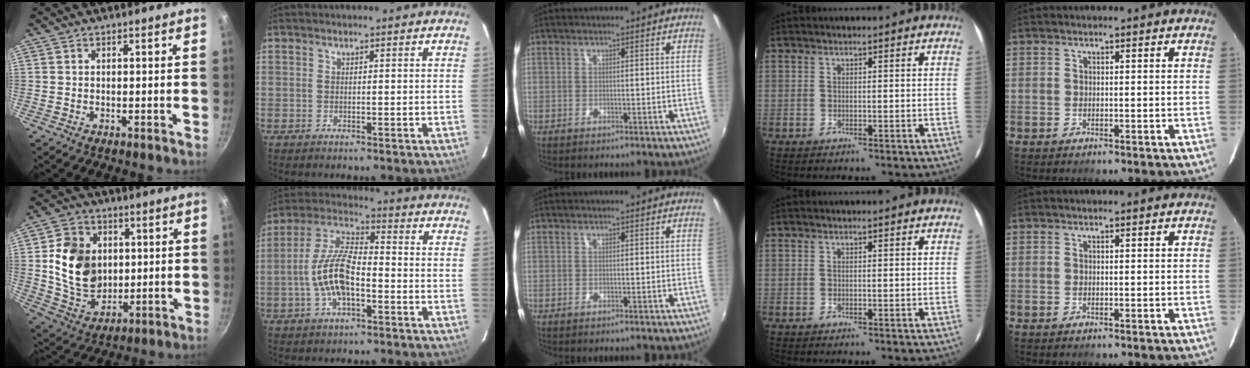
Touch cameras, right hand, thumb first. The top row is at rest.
{"thumb": {"total": 15.4, "force": [1.9, 12.2, 9.2], "torque": [-0.135, -0.005, 0.044]}, "index": {"total": 11.8, "force": [-3.3, 4.9, 10.1], "torque": [-0.214, 0.009, -0.062]}}